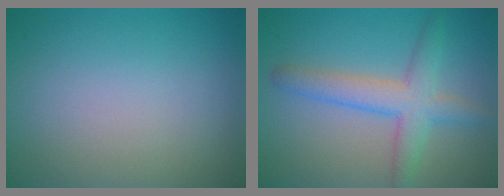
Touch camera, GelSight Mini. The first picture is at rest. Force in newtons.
{"total": 4.6, "press": 4.6, "slide": 0.1}